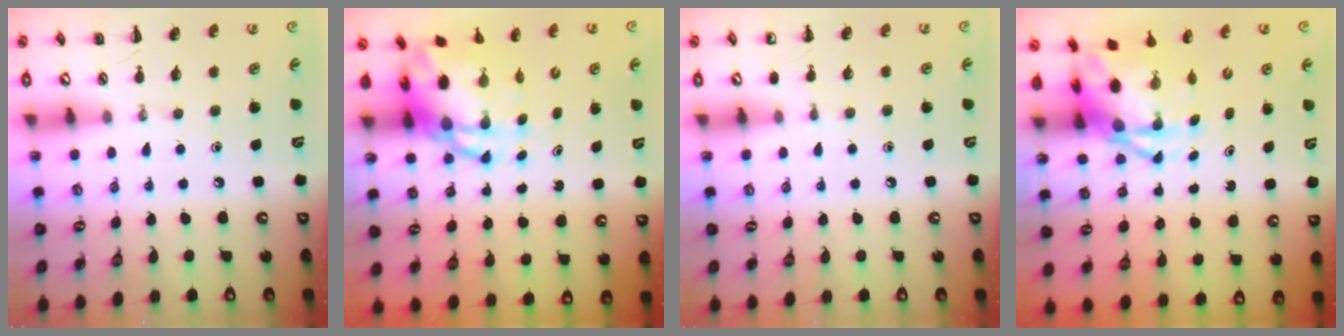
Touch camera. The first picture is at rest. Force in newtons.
{"total": 8.7, "press": 8.4, "slide": 2.2}
{"total": 3.0, "press": 2.8, "slide": 1.0}
{"total": 5.4, "press": 5.2, "slide": 1.2}